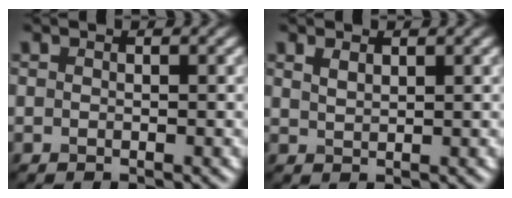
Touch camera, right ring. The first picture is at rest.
{"total": 1.1, "force": [0.8, 0.5, 0.6], "torque": [-0.017, 0.000, 0.020]}